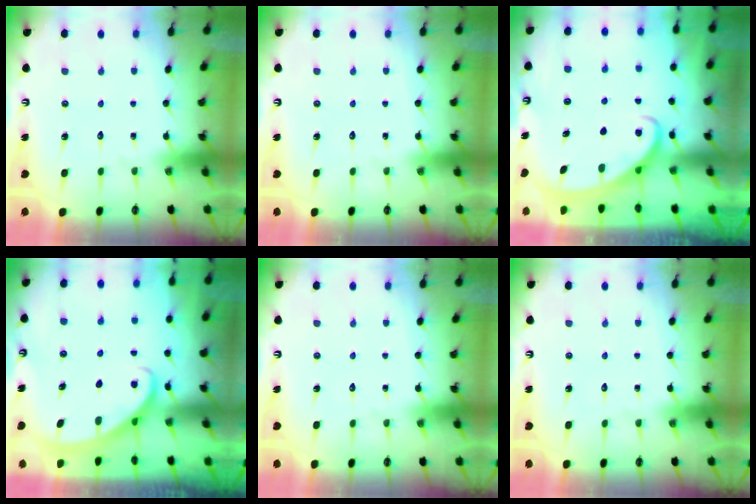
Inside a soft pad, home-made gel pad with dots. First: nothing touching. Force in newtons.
{"total": 0.0}
{"total": 2.6, "press": 2.6, "slide": 0.3}
{"total": 2.9, "press": 2.9, "slide": 0.1}
{"total": 0.0}
{"total": 0.0}